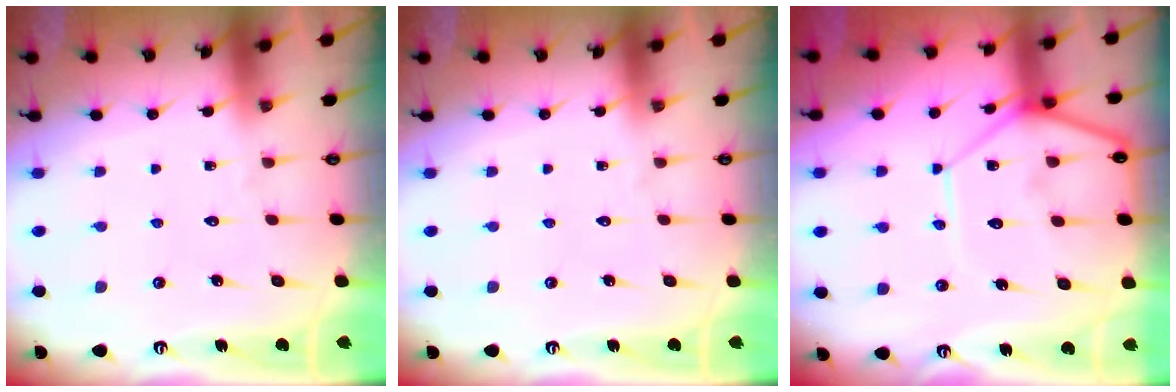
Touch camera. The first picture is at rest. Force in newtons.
{"total": 0.0}
{"total": 12.2, "press": 12.1, "slide": 1.2}